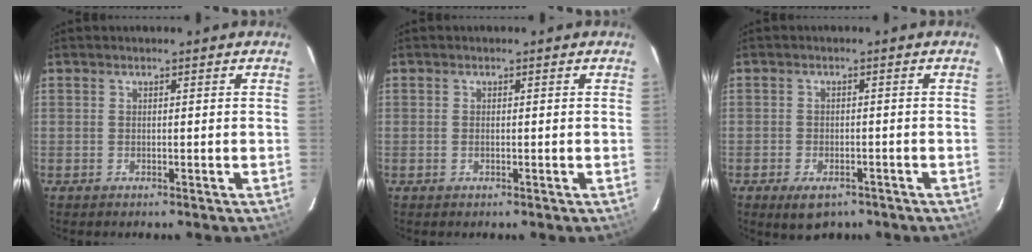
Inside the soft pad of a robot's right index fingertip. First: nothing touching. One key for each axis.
{"total": 0.6, "fx": -0.2, "fy": 0.3, "fz": 0.5, "tx": -0.011, "ty": 0.001, "tz": -0.003}
{"total": 5.2, "fx": -2.8, "fy": 3.1, "fz": 3.0, "tx": -0.059, "ty": -0.013, "tz": -0.038}